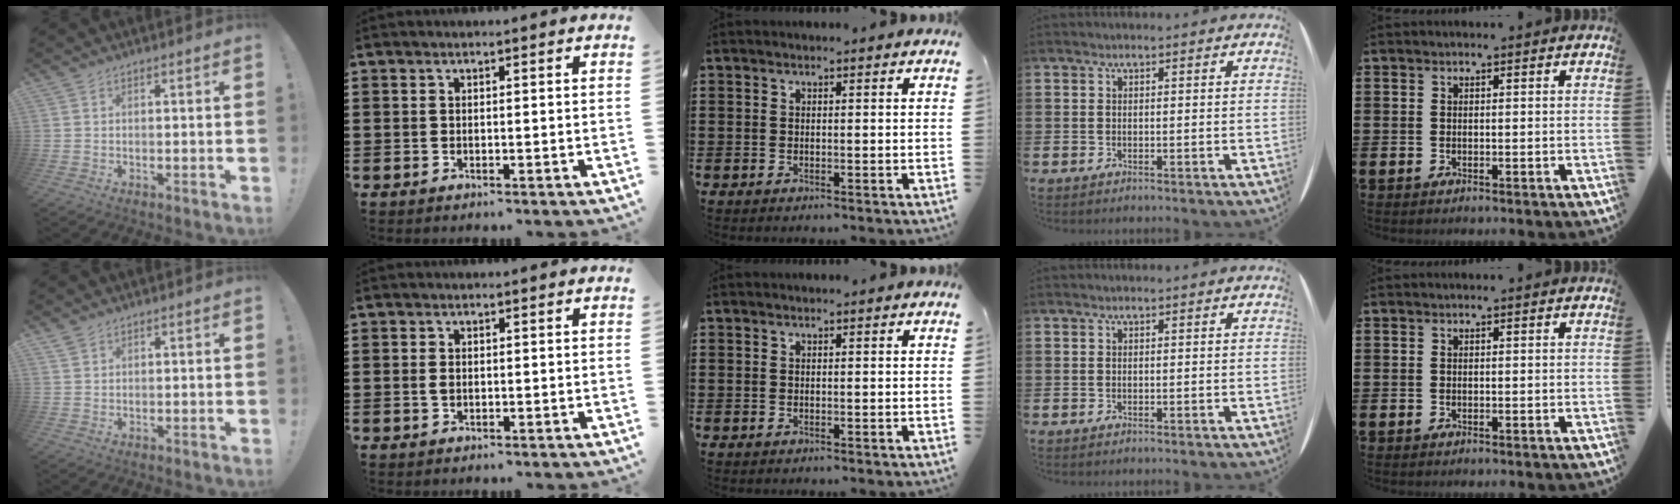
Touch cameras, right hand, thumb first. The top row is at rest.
{"thumb": {"total": 1.5, "force": [1.2, 0.6, 0.7], "torque": [-0.007, -0.005, 0.021]}, "index": {"total": 1.2, "force": [-0.1, 0.8, 1.0], "torque": [-0.021, 0.004, -0.002]}}